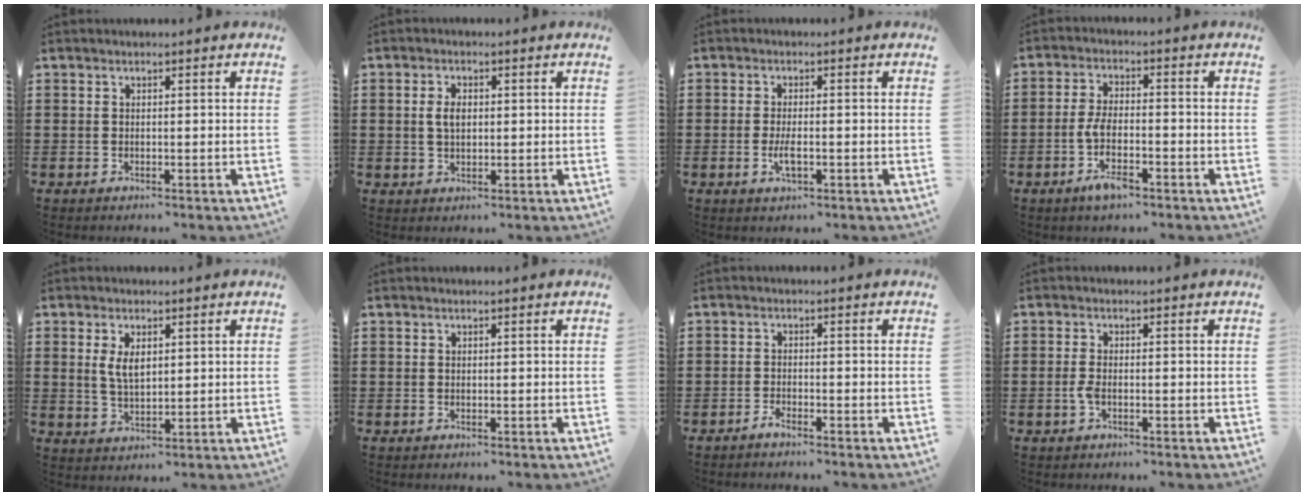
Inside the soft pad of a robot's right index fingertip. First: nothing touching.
{"total": 3.1, "force": [0.4, 1.7, 2.5], "torque": [-0.052, 0.009, 0.006]}
{"total": 3.0, "force": [-0.8, 0.9, 2.8], "torque": [-0.063, -0.007, -0.018]}
{"total": 5.5, "force": [-2.4, 2.1, 4.5], "torque": [-0.104, 0.001, -0.052]}
{"total": 3.9, "force": [1.1, 2.0, 3.2], "torque": [-0.060, 0.003, 0.018]}
{"total": 0.0}
{"total": 1.6, "force": [-1.5, -0.1, 0.6], "torque": [-0.020, -0.007, -0.029]}
{"total": 2.0, "force": [-0.7, 0.7, 1.8], "torque": [-0.048, -0.007, -0.017]}